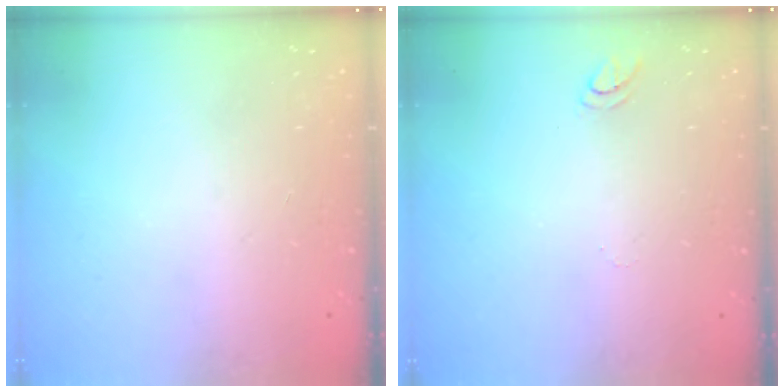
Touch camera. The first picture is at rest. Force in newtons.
{"total": 4.9, "press": 4.9, "slide": 0.5}